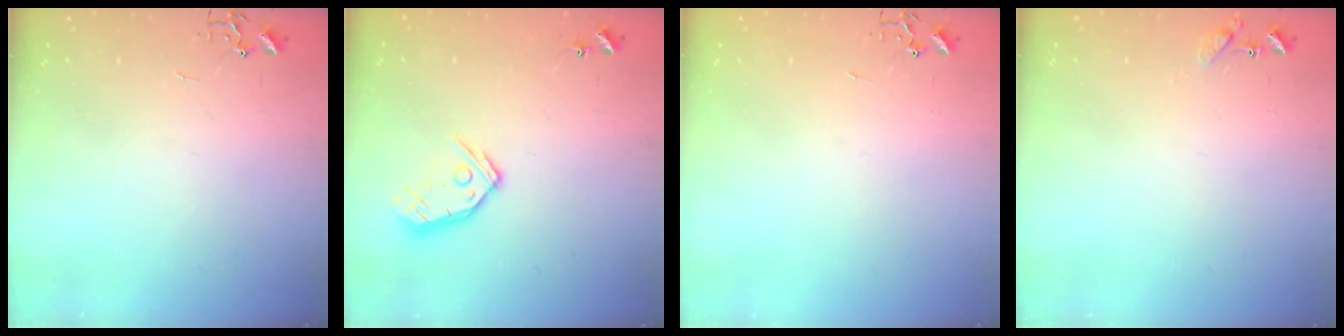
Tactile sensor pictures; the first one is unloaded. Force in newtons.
{"total": 9.9, "press": 9.9, "slide": 0.8}
{"total": 0.0}
{"total": 6.7, "press": 6.6, "slide": 0.8}